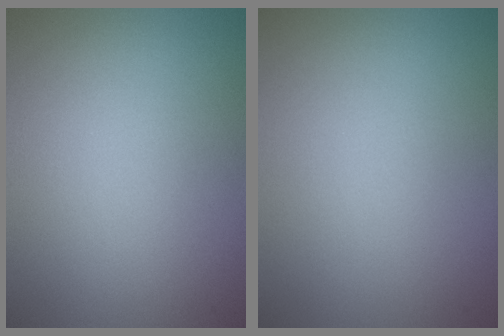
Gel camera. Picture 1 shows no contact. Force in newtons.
{"total": 0.0}